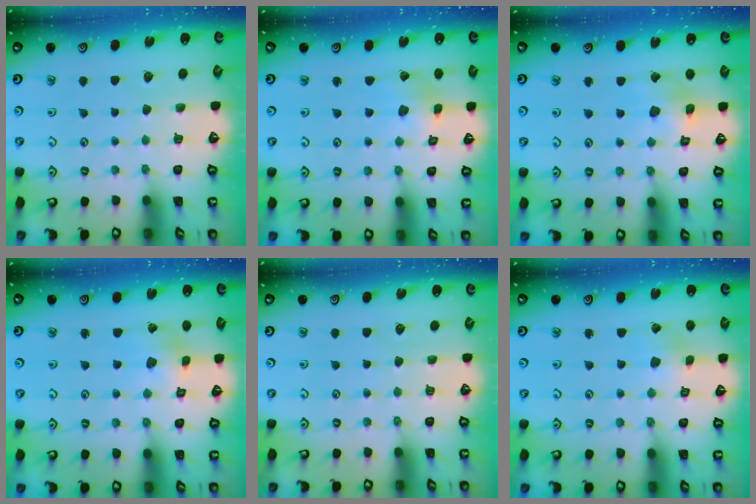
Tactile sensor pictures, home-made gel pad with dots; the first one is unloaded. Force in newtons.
{"total": 2.6, "press": 2.6, "slide": 0.5}
{"total": 9.6, "press": 9.5, "slide": 1.3}
{"total": 2.6, "press": 2.6, "slide": 0.5}
{"total": 0.0}
{"total": 2.2, "press": 2.2, "slide": 0.3}